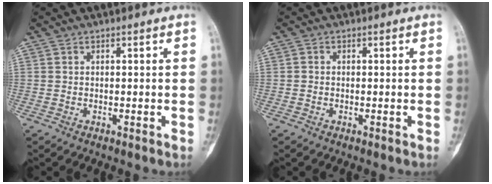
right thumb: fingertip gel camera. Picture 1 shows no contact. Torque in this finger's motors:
{"motor_torque": [-0.40, -0.23, 0.02, -0.22, 0.01]}